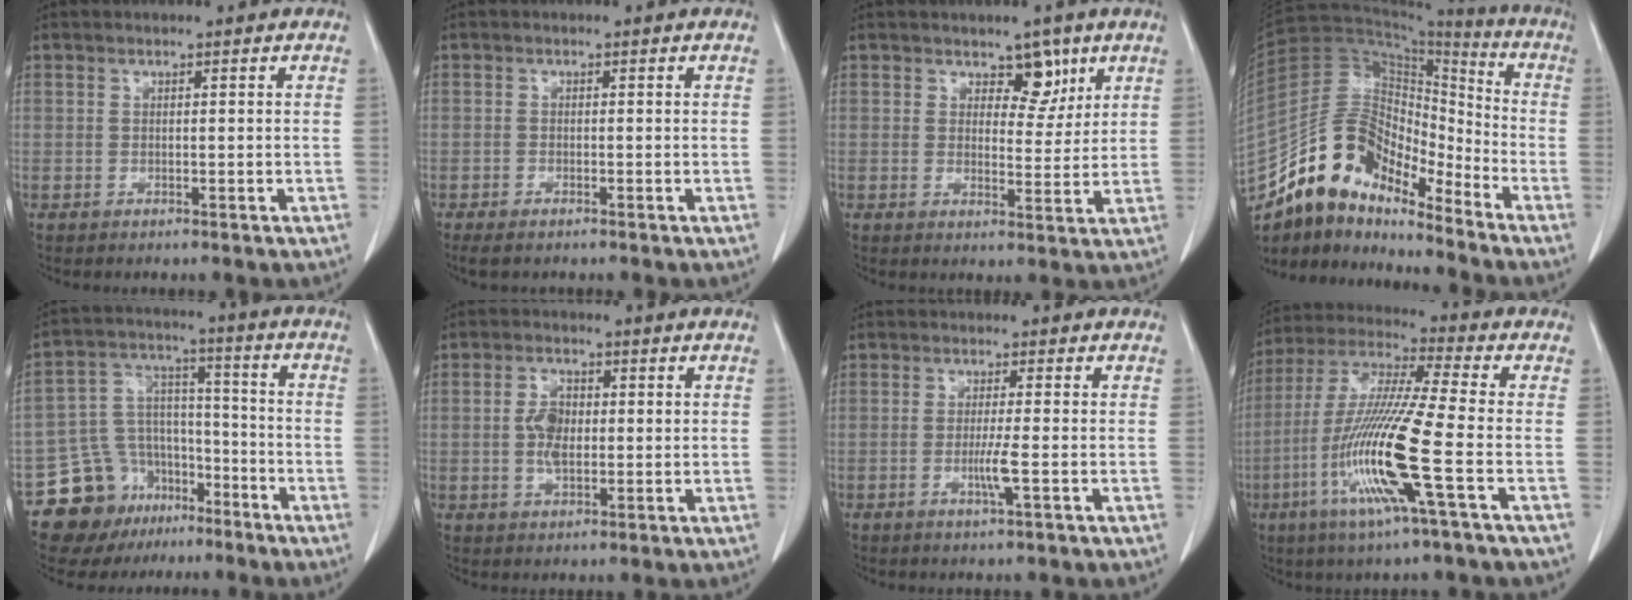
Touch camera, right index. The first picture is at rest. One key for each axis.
{"total": 2.2, "fx": -1.6, "fy": 0.7, "fz": 1.2, "tx": -0.017, "ty": -0.004, "tz": -0.022}
{"total": 4.6, "fx": 2.9, "fy": 2.6, "fz": 2.6, "tx": -0.023, "ty": -0.003, "tz": 0.042}
{"total": 14.6, "fx": -11.7, "fy": 5.7, "fz": 6.5, "tx": -0.114, "ty": 0.057, "tz": -0.215}
{"total": 13.8, "fx": -8.9, "fy": 9.9, "fz": 3.6, "tx": -0.063, "ty": 0.072, "tz": -0.139}
{"total": 5.0, "fx": 0.3, "fy": 2.7, "fz": 4.2, "tx": -0.088, "ty": 0.008, "tz": 0.007}
{"total": 3.1, "fx": -0.8, "fy": -0.4, "fz": 3.0, "tx": -0.060, "ty": -0.007, "tz": -0.017}
{"total": 16.1, "fx": -5.0, "fy": -0.6, "fz": 15.3, "tx": -0.318, "ty": -0.018, "tz": -0.106}